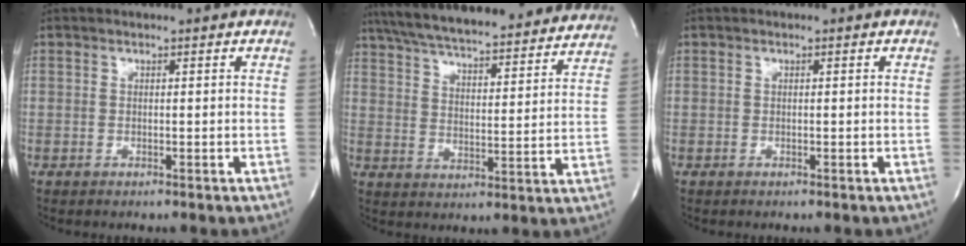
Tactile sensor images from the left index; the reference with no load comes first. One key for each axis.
{"total": 31.4, "fx": 28.2, "fy": 5.2, "fz": 12.8, "tx": -0.220, "ty": -0.023, "tz": 0.367}
{"total": 0.0}